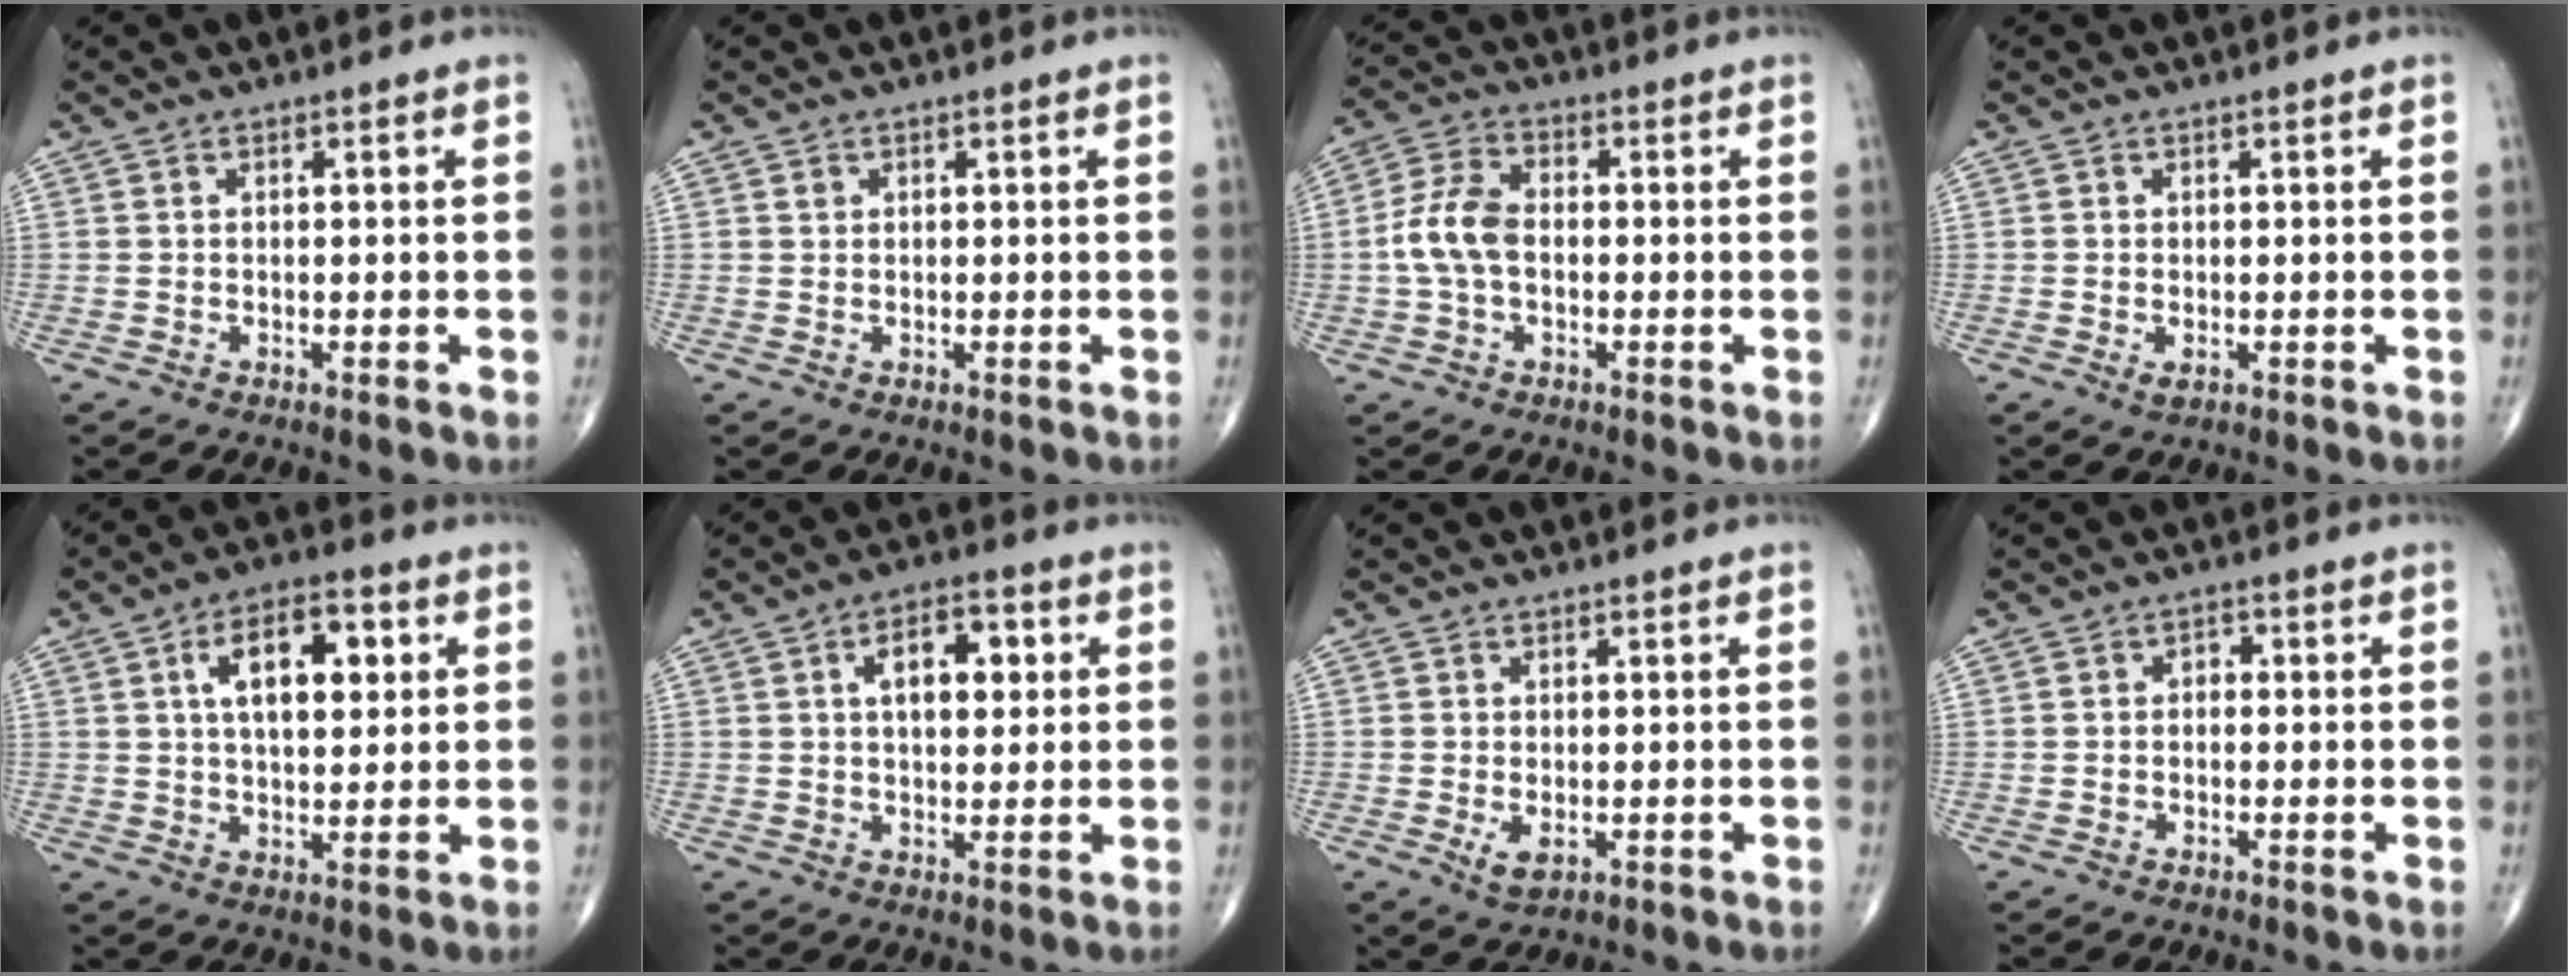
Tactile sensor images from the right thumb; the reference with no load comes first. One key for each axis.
{"total": 0.7, "fx": 0.3, "fy": 0.6, "fz": 0.2, "tx": 0.001, "ty": -0.001, "tz": 0.006}
{"total": 8.0, "fx": -0.7, "fy": 5.0, "fz": 6.2, "tx": -0.132, "ty": 0.023, "tz": -0.020}
{"total": 1.2, "fx": -0.3, "fy": 0.6, "fz": 1.0, "tx": -0.017, "ty": -0.004, "tz": -0.003}
{"total": 11.5, "fx": 3.2, "fy": 5.9, "fz": 9.4, "tx": -0.126, "ty": 0.003, "tz": 0.048}
{"total": 8.7, "fx": 2.2, "fy": 4.7, "fz": 6.9, "tx": -0.079, "ty": 0.005, "tz": 0.031}
{"total": 2.9, "fx": -0.6, "fy": 1.6, "fz": 2.4, "tx": -0.040, "ty": -0.006, "tz": -0.005}
{"total": 1.5, "fx": -0.2, "fy": 1.2, "fz": 1.0, "tx": -0.004, "ty": 0.007, "tz": -0.009}